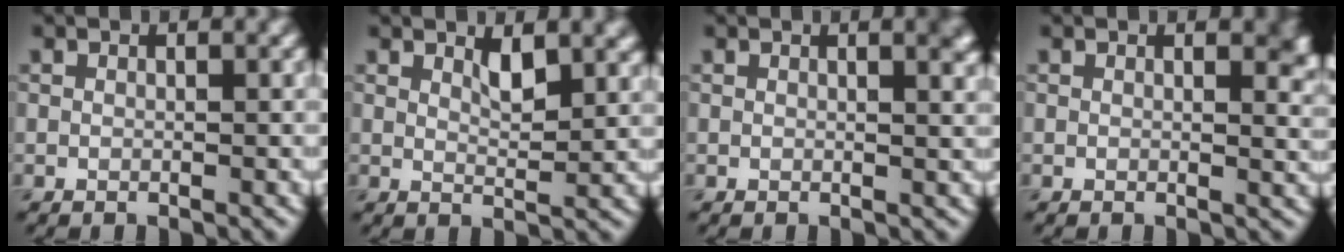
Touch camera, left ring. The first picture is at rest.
{"total": 2.3, "force": [1.3, 0.7, 1.7], "torque": [-0.029, -0.005, 0.025]}
{"total": 2.2, "force": [1.1, 0.8, 1.7], "torque": [-0.006, 0.005, 0.011]}
{"total": 1.8, "force": [1.0, 0.6, 1.4], "torque": [-0.011, -0.003, 0.015]}